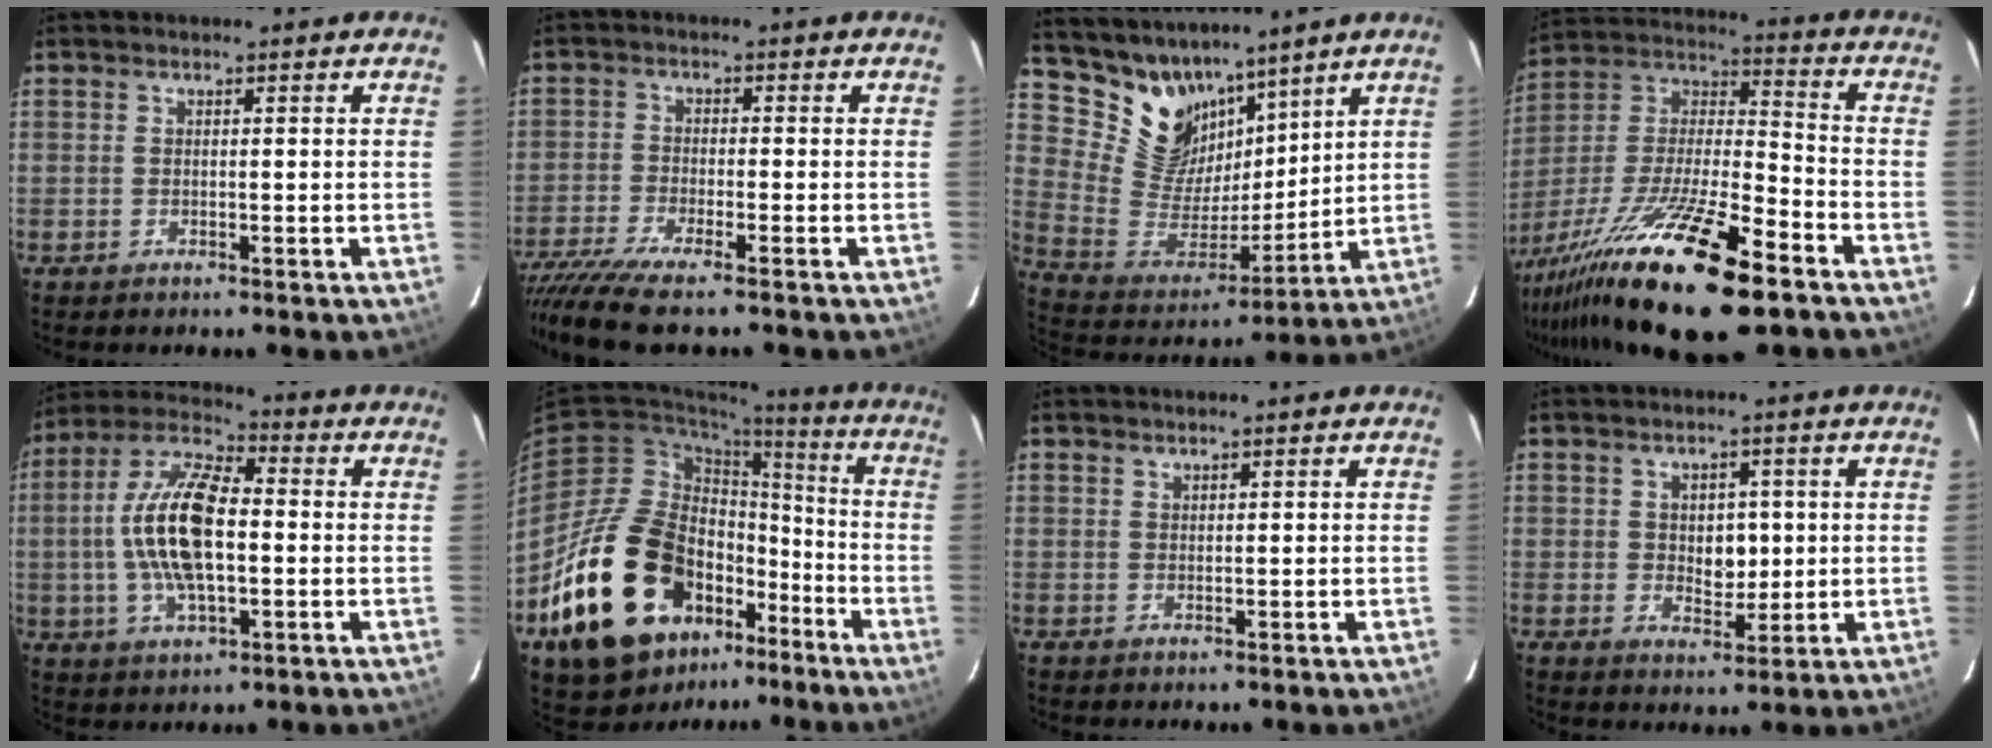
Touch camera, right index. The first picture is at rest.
{"total": 10.0, "force": [-8.3, 0.5, 5.5], "torque": [-0.136, -0.042, -0.154]}
{"total": 14.8, "force": [11.5, 8.1, 4.6], "torque": [-0.107, -0.005, 0.235]}
{"total": 26.4, "force": [-17.4, 5.4, 19.2], "torque": [-0.364, -0.043, -0.304]}
{"total": 15.3, "force": [-0.6, 6.3, 13.9], "torque": [-0.281, 0.012, -0.016]}
{"total": 25.6, "force": [-12.2, 15.1, 16.7], "torque": [-0.328, -0.004, -0.191]}
{"total": 0.6, "force": [0.6, 0.2, 0.0], "torque": [0.001, 0.000, 0.012]}
{"total": 5.2, "force": [0.5, 3.8, 3.5], "torque": [-0.053, 0.002, 0.014]}